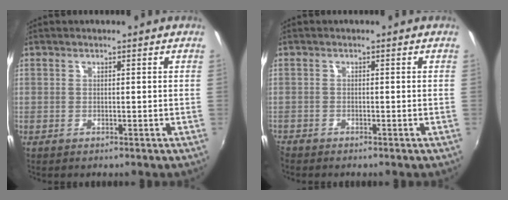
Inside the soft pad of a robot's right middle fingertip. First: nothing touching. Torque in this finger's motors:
{"motor_torque": [0.17, -0.62, 0.14, 0.13]}